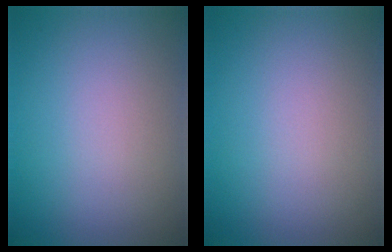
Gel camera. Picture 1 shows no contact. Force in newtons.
{"total": 0.0}